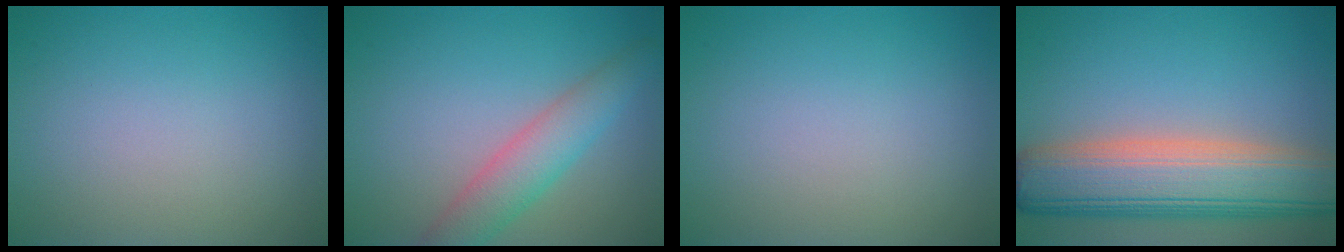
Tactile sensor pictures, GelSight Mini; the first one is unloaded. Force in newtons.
{"total": 4.2, "press": 4.2, "slide": 0.2}
{"total": 0.0}
{"total": 10.6, "press": 10.5, "slide": 0.7}